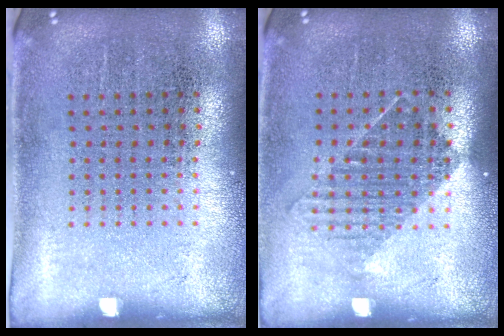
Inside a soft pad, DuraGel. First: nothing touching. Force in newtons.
{"total": 1.2, "press": 1.0, "slide": 0.7}